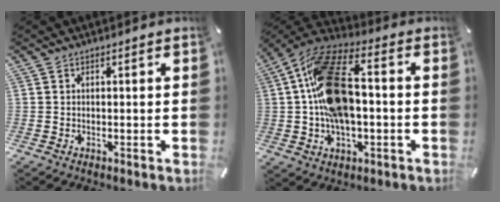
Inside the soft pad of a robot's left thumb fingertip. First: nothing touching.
{"total": 19.1, "force": [0.2, 10.9, 15.7], "torque": [-0.310, 0.017, 0.009]}